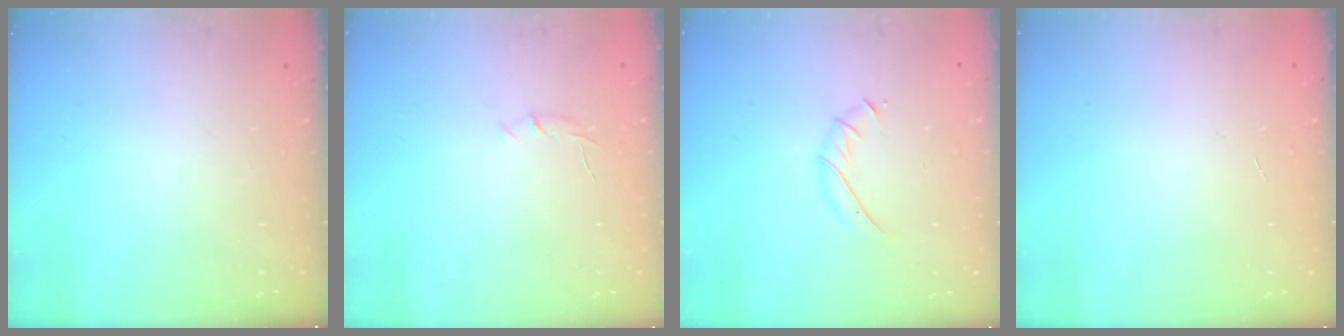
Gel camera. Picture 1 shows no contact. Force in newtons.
{"total": 4.2, "press": 4.0, "slide": 1.3}
{"total": 5.1, "press": 4.9, "slide": 1.2}
{"total": 0.0}